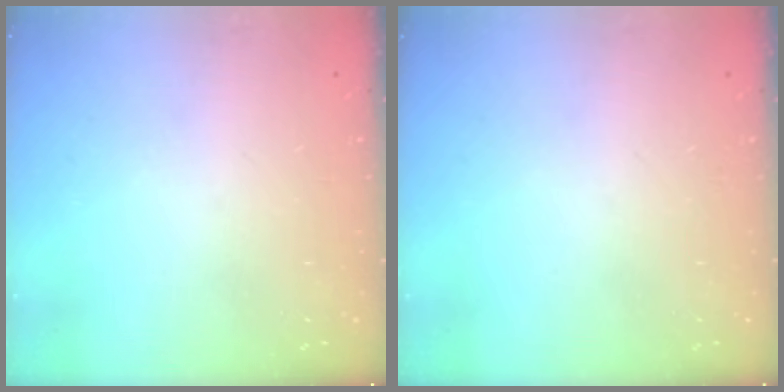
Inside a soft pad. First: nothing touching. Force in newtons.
{"total": 0.0}